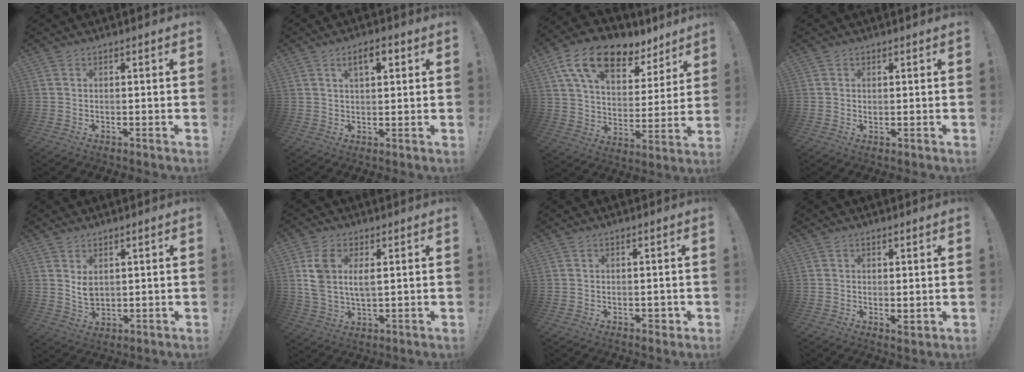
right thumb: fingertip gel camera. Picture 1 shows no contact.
{"total": 5.3, "force": [2.3, 2.1, 4.3], "torque": [-0.065, -0.001, 0.035]}
{"total": 17.5, "force": [10.7, 9.2, 10.5], "torque": [-0.177, -0.057, 0.191]}
{"total": 0.5, "force": [0.4, 0.3, 0.1], "torque": [-0.001, -0.001, 0.008]}
{"total": 4.7, "force": [2.3, 3.1, 2.7], "torque": [-0.040, -0.014, 0.044]}
{"total": 8.0, "force": [2.5, 4.6, 6.1], "torque": [-0.100, -0.004, 0.046]}
{"total": 1.5, "force": [-0.2, 1.2, 0.9], "torque": [-0.004, 0.000, -0.006]}
{"total": 2.0, "force": [1.1, 0.7, 1.5], "torque": [-0.017, -0.009, 0.019]}